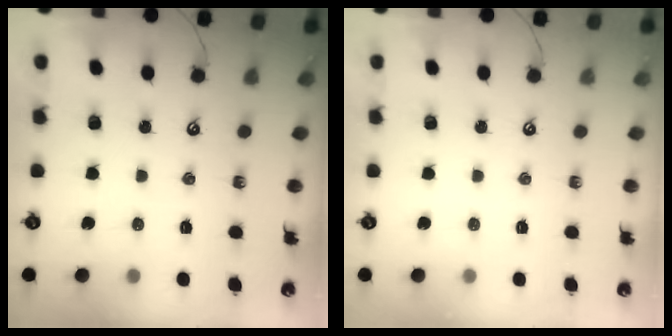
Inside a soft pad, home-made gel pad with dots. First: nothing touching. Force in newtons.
{"total": 0.0}